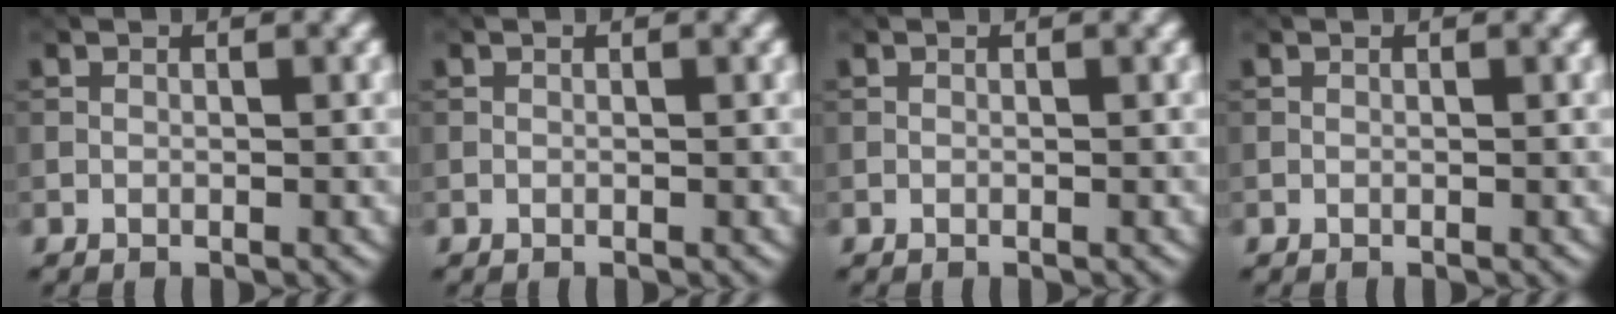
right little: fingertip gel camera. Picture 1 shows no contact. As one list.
[{"total": 0.0}, {"total": 0.0}, {"total": 0.0}]